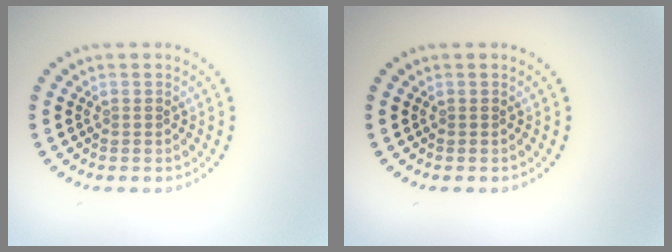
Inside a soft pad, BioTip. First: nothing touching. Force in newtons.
{"total": 0.0}